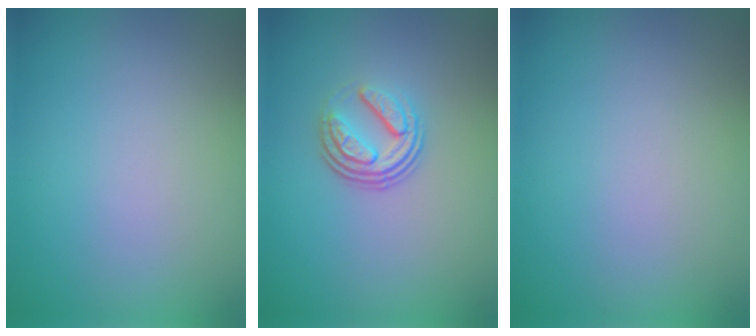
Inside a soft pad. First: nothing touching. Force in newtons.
{"total": 3.8, "press": 2.5, "slide": 2.8}
{"total": 0.0}